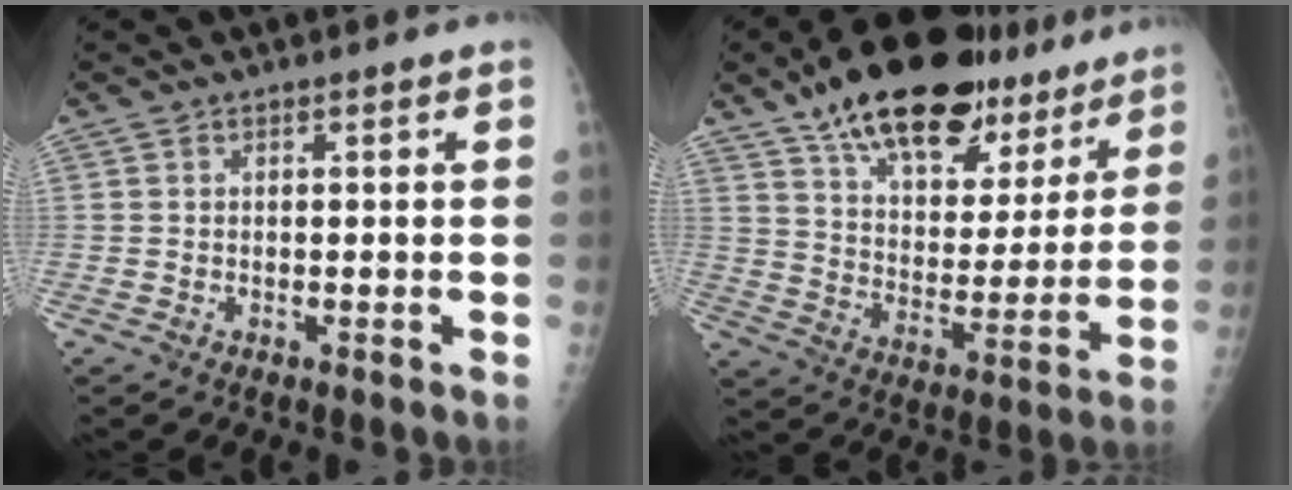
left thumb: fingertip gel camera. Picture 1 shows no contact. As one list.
[{"total": 25.4, "force": [18.2, 11.6, 13.4], "torque": [-0.174, -0.057, 0.286]}]